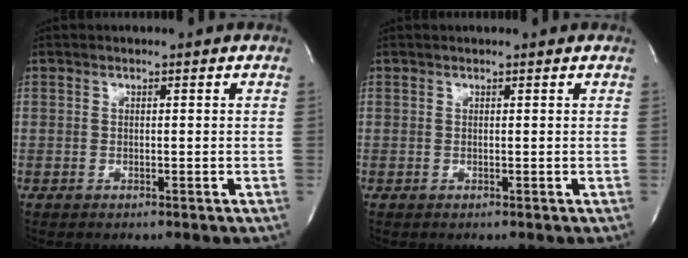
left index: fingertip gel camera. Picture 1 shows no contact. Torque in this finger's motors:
{"motor_torque": [-0.35, 0.14, -0.03, 0.00]}